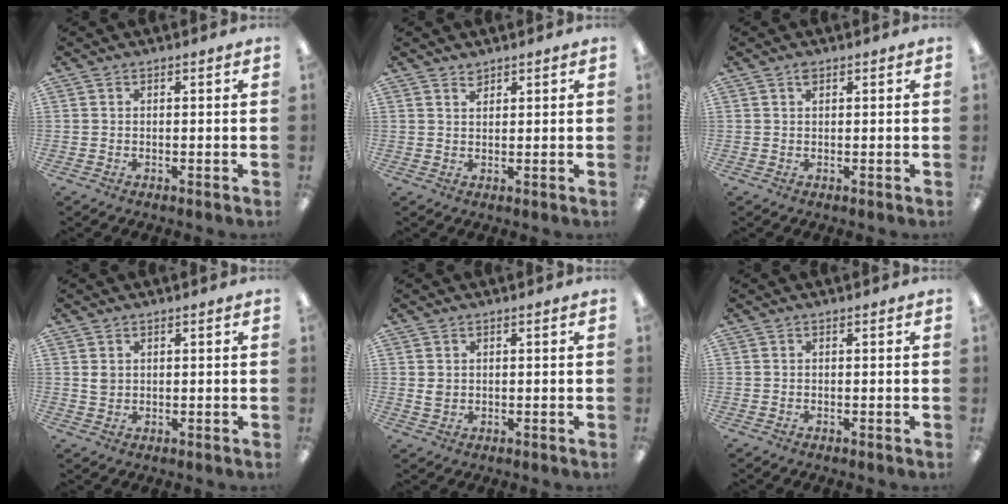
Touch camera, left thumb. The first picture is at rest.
{"total": 1.8, "force": [1.7, 0.7, 0.3], "torque": [0.000, -0.008, 0.031]}
{"total": 1.3, "force": [0.9, 0.6, 0.7], "torque": [-0.009, -0.003, 0.014]}
{"total": 1.9, "force": [0.9, 1.5, 0.7], "torque": [-0.008, -0.001, 0.014]}
{"total": 1.9, "force": [0.7, 1.5, 1.0], "torque": [-0.020, 0.002, 0.013]}
{"total": 0.0}